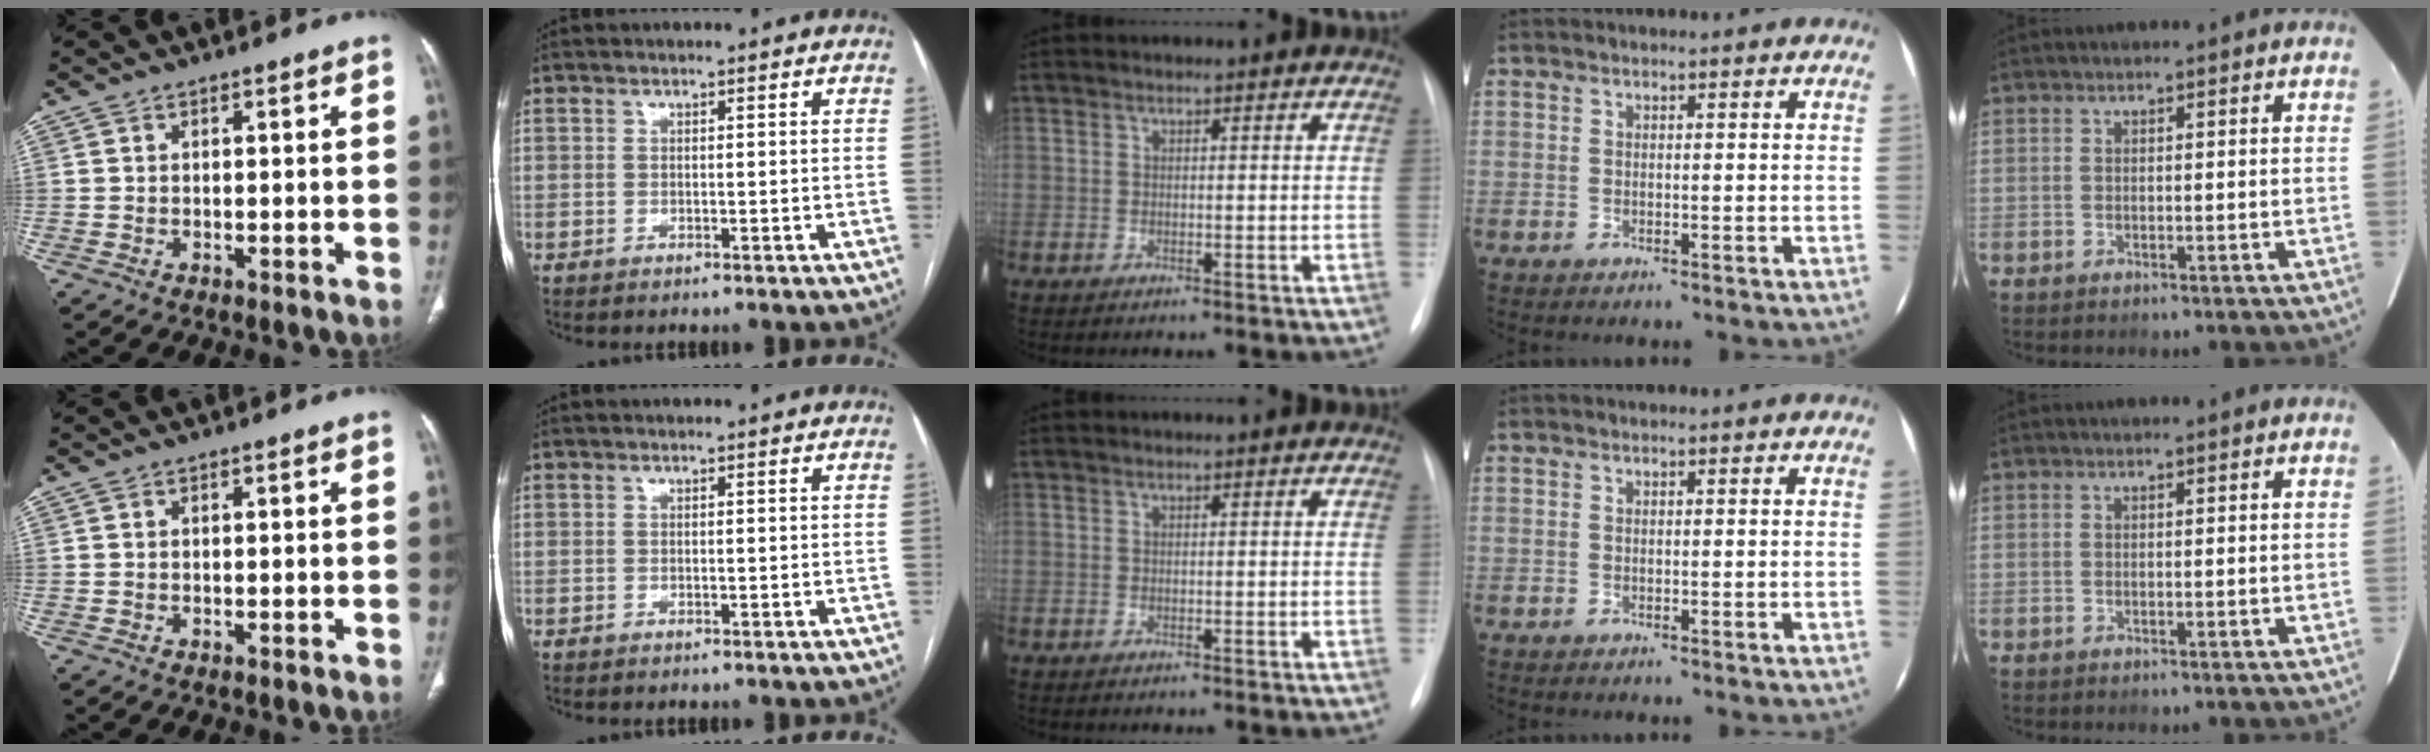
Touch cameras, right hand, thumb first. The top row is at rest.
{}